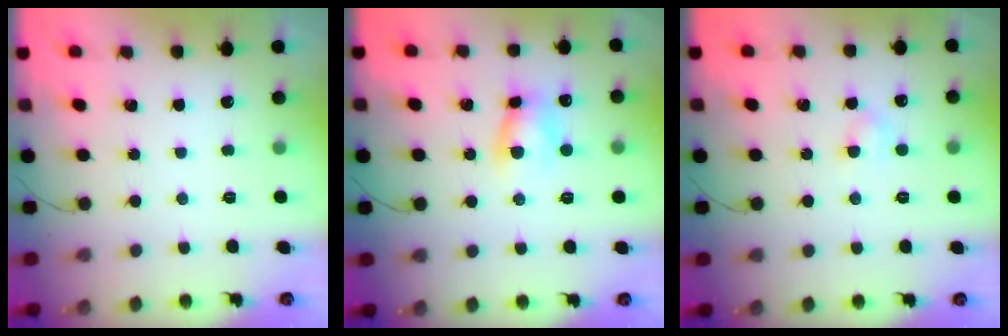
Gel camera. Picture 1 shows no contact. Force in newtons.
{"total": 6.9, "press": 6.8, "slide": 0.3}
{"total": 3.0, "press": 2.8, "slide": 1.0}